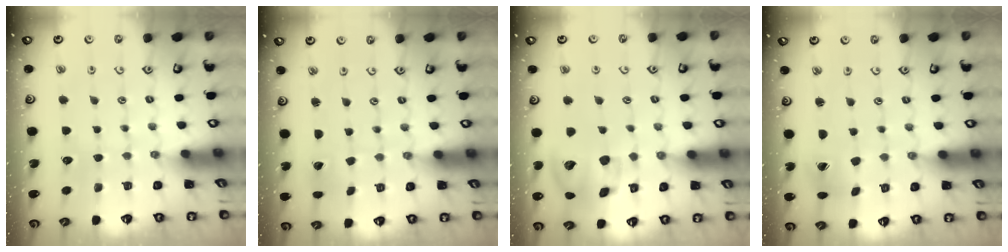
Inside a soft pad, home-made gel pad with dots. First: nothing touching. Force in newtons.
{"total": 1.5, "press": 1.5, "slide": 0.2}
{"total": 15.0, "press": 14.8, "slide": 2.3}
{"total": 4.7, "press": 4.7, "slide": 0.5}